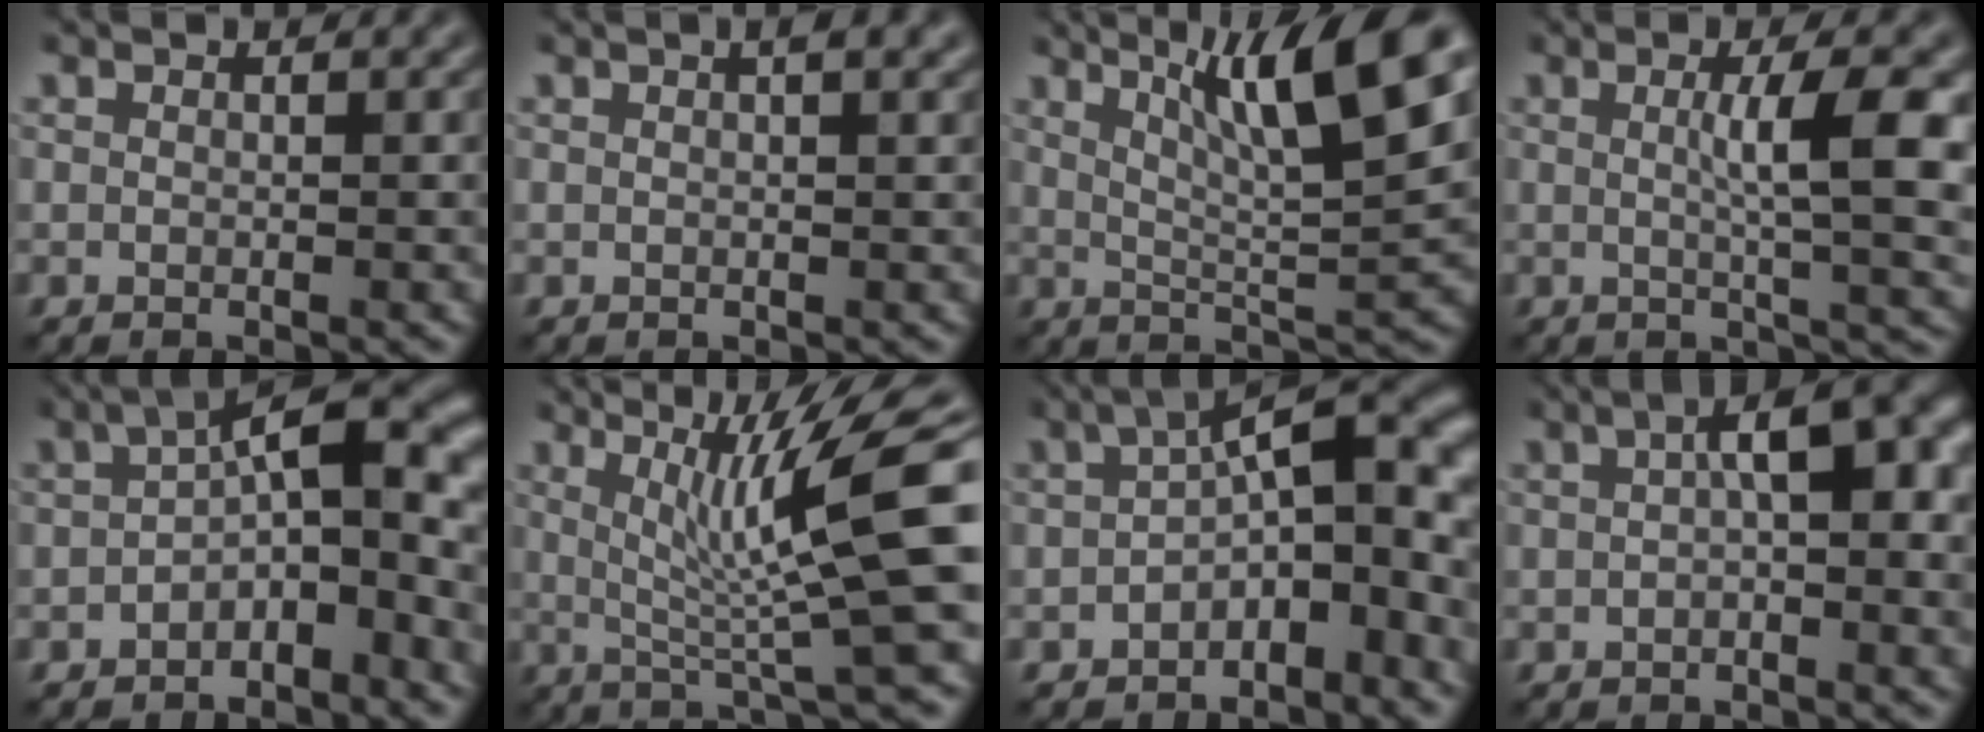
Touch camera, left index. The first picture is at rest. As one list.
[{"total": 1.6, "force": [0.7, 0.3, 1.4], "torque": [-0.019, 0.003, 0.007]}, {"total": 10.1, "force": [5.0, 1.9, 8.5], "torque": [-0.119, 0.007, 0.085]}, {"total": 6.7, "force": [0.7, 1.6, 6.5], "torque": [-0.090, 0.001, 0.011]}, {"total": 8.1, "force": [-0.8, 3.7, 7.1], "torque": [-0.096, 0.024, -0.031]}, {"total": 9.9, "force": [2.1, 1.6, 9.6], "torque": [-0.137, 0.001, 0.036]}, {"total": 9.6, "force": [-0.8, 4.5, 8.4], "torque": [-0.105, 0.020, -0.030]}, {"total": 6.6, "force": [1.1, 2.4, 6.0], "torque": [-0.081, 0.018, 0.009]}]